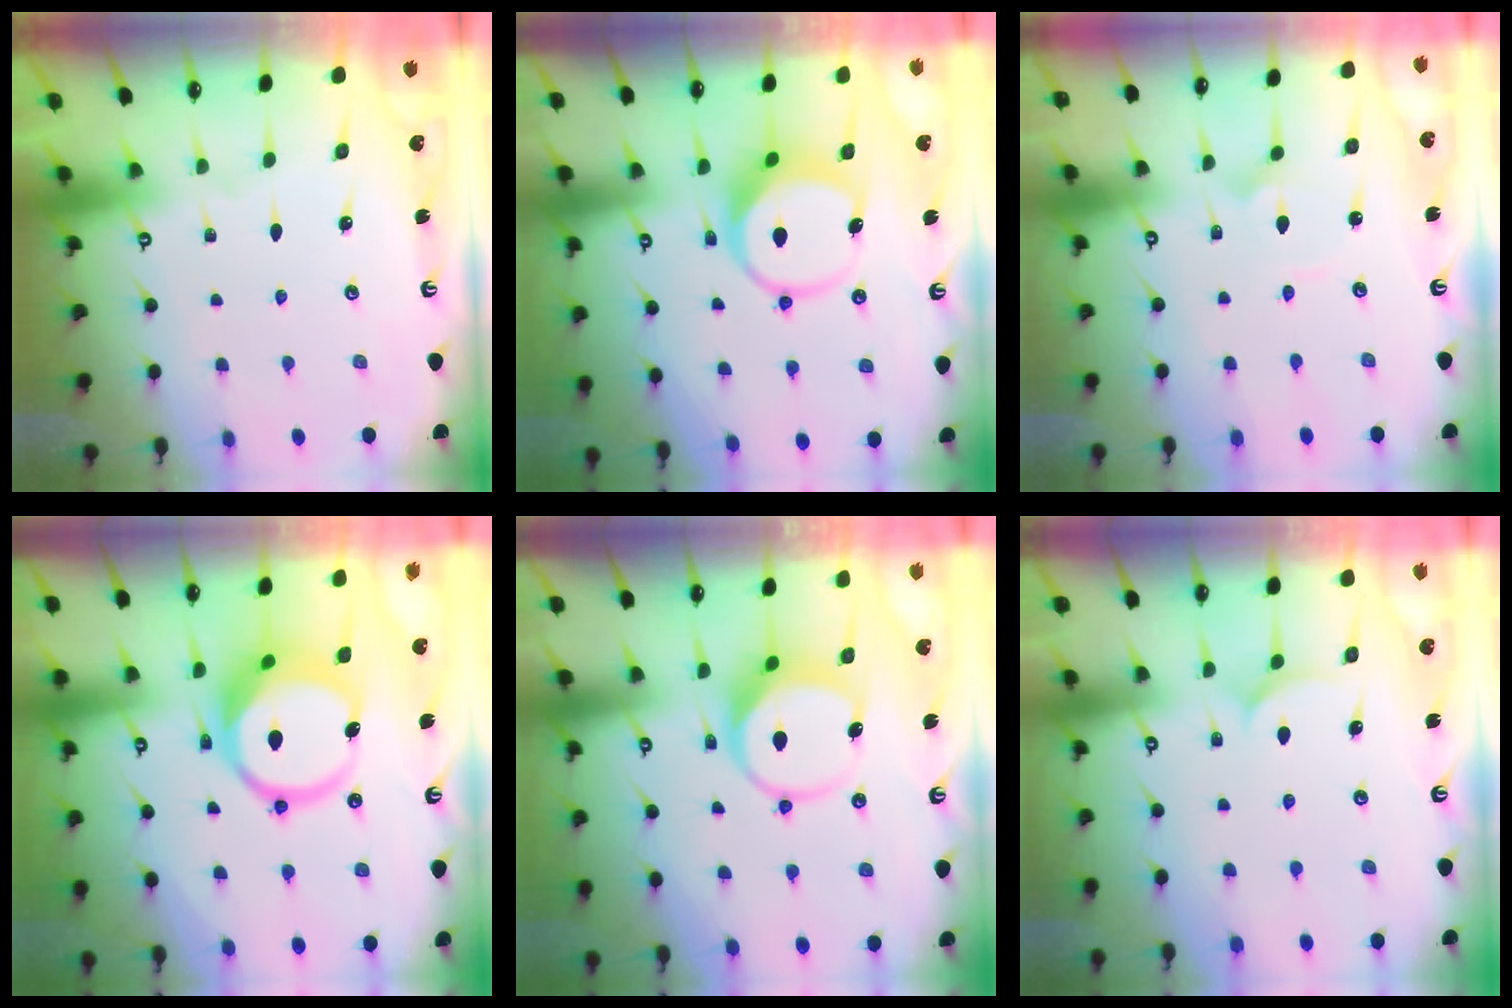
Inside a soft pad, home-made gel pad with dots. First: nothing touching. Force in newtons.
{"total": 9.6, "press": 9.6, "slide": 0.9}
{"total": 2.1, "press": 2.1, "slide": 0.0}
{"total": 14.1, "press": 14.0, "slide": 1.7}
{"total": 8.9, "press": 8.8, "slide": 0.9}
{"total": 7.5, "press": 7.5, "slide": 0.3}